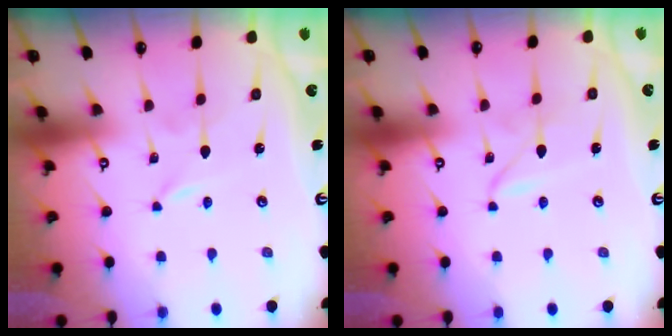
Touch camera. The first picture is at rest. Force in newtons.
{"total": 2.0, "press": 2.0, "slide": 0.2}